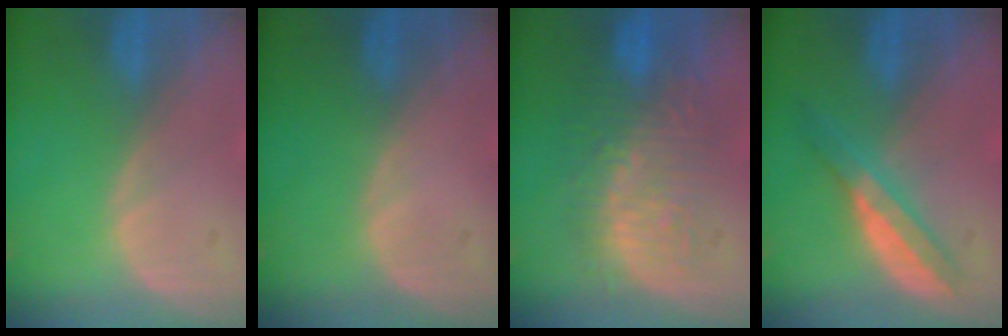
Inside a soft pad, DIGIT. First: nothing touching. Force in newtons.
{"total": 0.0}
{"total": 10.0, "press": 9.3, "slide": 3.8}
{"total": 5.7, "press": 5.0, "slide": 2.7}